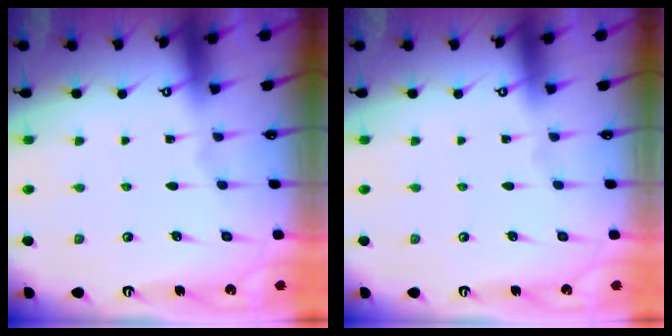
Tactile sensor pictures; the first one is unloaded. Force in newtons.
{"total": 0.0}